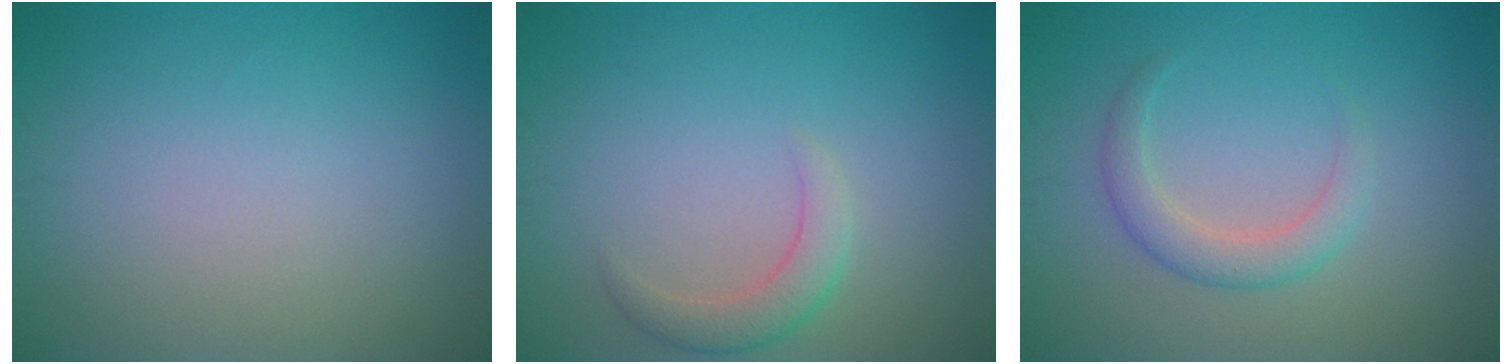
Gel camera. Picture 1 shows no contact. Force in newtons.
{"total": 2.3, "press": 2.3, "slide": 0.4}
{"total": 2.5, "press": 2.5, "slide": 0.2}